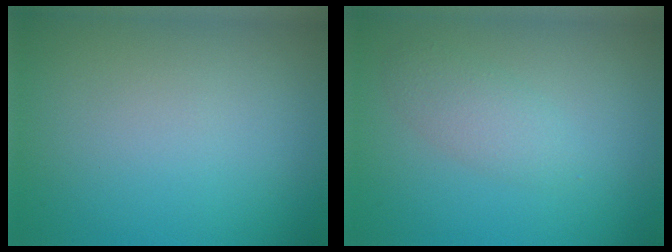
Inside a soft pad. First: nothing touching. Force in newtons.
{"total": 2.0, "press": 2.0, "slide": 0.1}